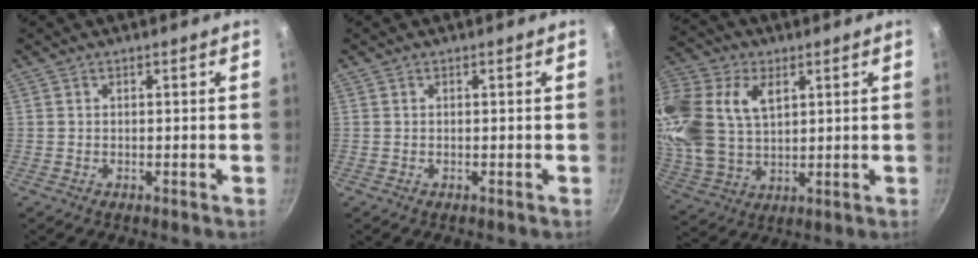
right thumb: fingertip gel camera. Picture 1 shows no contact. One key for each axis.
{"total": 0.0}
{"total": 22.2, "fx": 7.1, "fy": 14.9, "fz": 14.8, "tx": -0.335, "ty": 0.006, "tz": 0.140}